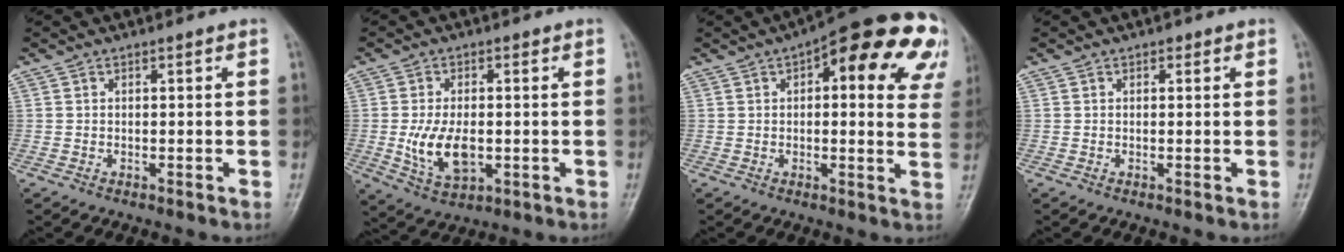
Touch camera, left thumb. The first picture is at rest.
{"total": 8.9, "force": [-1.1, 5.2, 7.2], "torque": [-0.125, -0.010, -0.012]}
{"total": 20.7, "force": [8.5, 7.8, 17.2], "torque": [-0.189, 0.004, 0.096]}
{"total": 0.9, "force": [0.5, 0.6, 0.5], "torque": [0.002, 0.000, 0.003]}